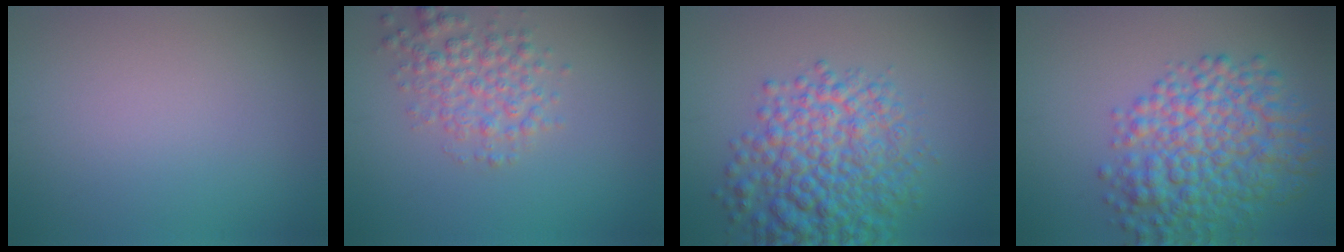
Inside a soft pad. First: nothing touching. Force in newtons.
{"total": 3.5, "press": 3.5, "slide": 0.1}
{"total": 8.0, "press": 8.0, "slide": 0.3}
{"total": 8.0, "press": 8.0, "slide": 0.0}